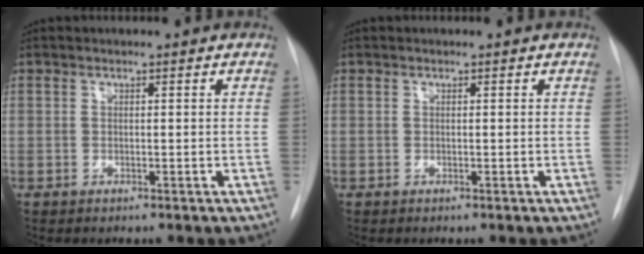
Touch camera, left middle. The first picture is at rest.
{"total": 0.0}